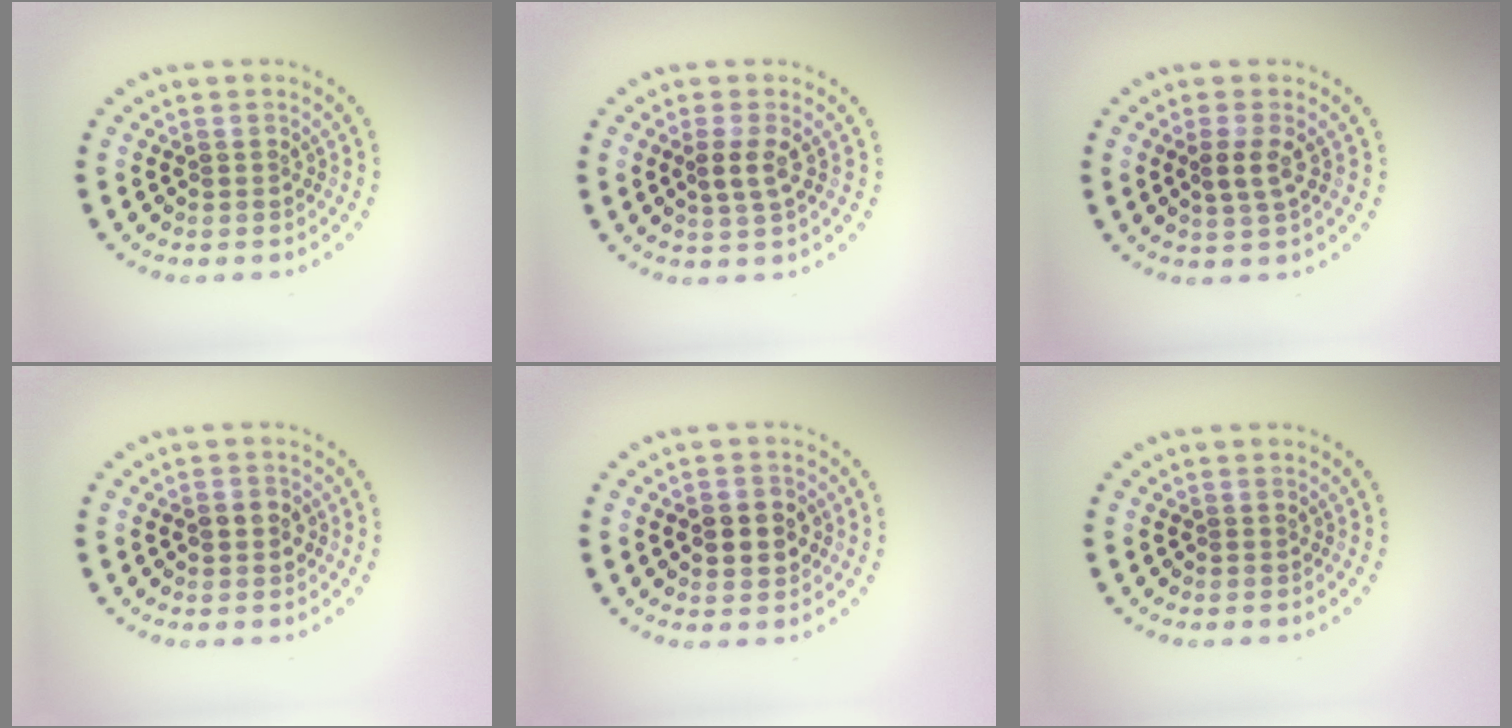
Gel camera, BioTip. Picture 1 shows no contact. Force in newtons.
{"total": 1.8, "press": 1.7, "slide": 0.7}
{"total": 1.8, "press": 1.7, "slide": 0.7}
{"total": 1.3, "press": 1.3, "slide": 0.1}
{"total": 2.7, "press": 2.7, "slide": 0.3}
{"total": 0.0}